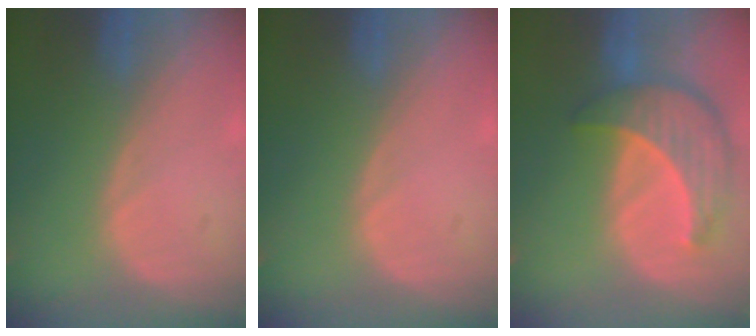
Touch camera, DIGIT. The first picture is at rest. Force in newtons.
{"total": 0.0}
{"total": 8.7, "press": 7.8, "slide": 3.8}